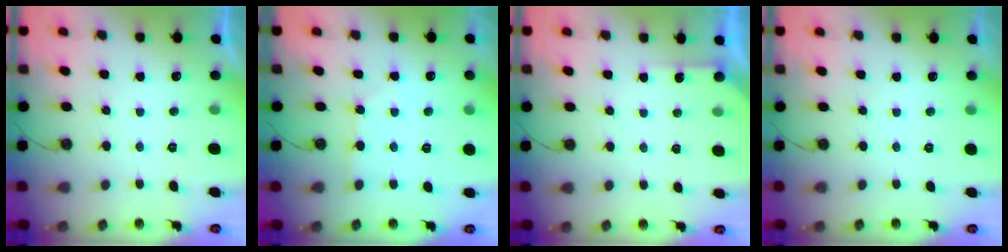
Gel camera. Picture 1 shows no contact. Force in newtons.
{"total": 4.3, "press": 4.2, "slide": 0.5}
{"total": 2.8, "press": 2.8, "slide": 0.4}
{"total": 0.0}